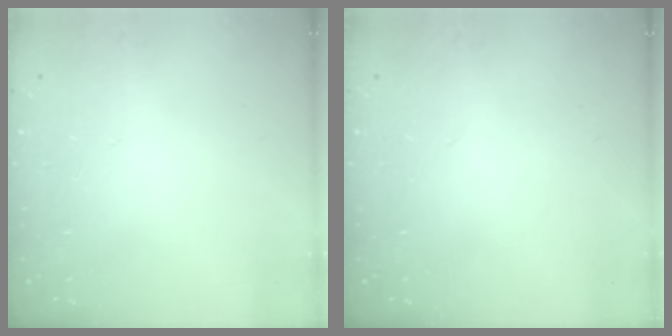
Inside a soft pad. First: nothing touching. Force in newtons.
{"total": 0.0}